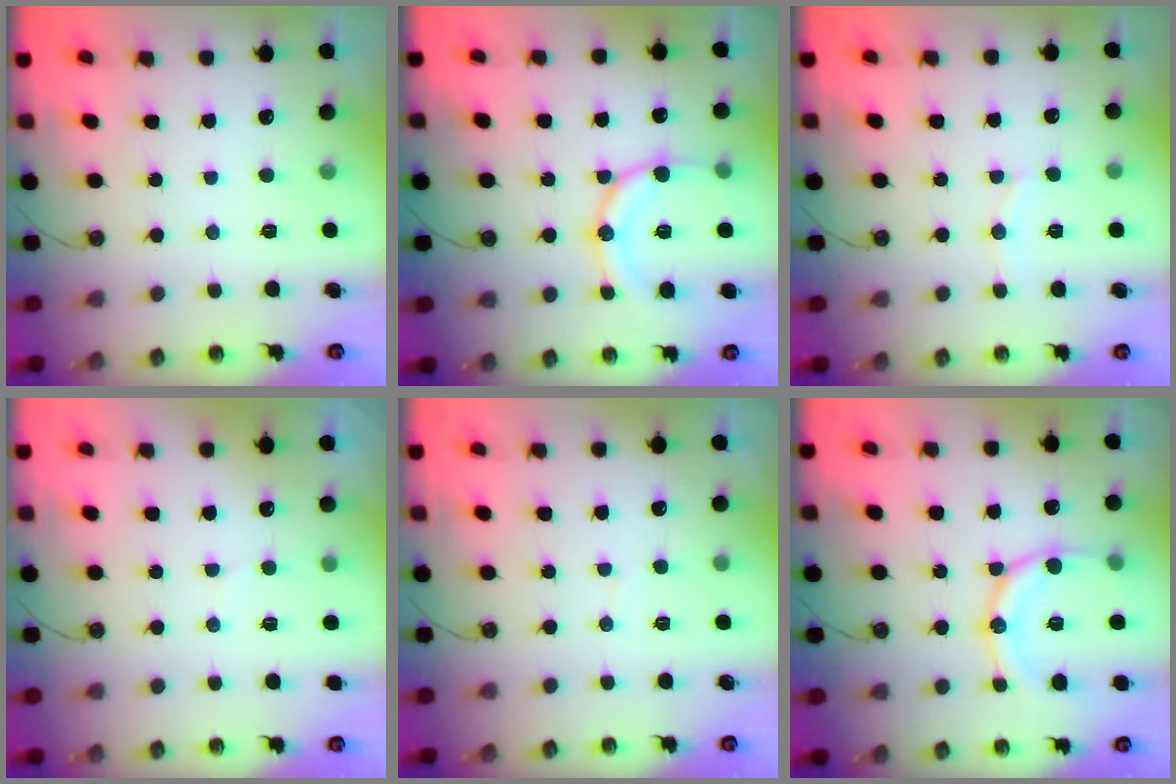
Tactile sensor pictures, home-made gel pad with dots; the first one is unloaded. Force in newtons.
{"total": 15.0, "press": 14.7, "slide": 2.9}
{"total": 6.0, "press": 6.0, "slide": 0.5}
{"total": 3.9, "press": 3.5, "slide": 1.7}
{"total": 2.6, "press": 2.6, "slide": 0.3}
{"total": 15.9, "press": 15.6, "slide": 3.0}